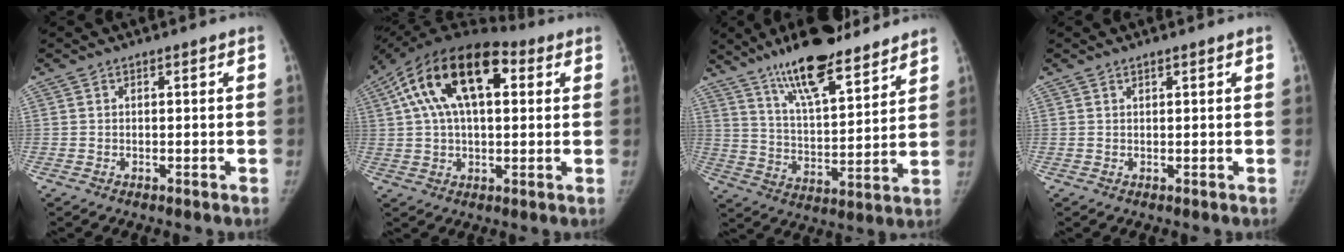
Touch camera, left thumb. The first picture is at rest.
{"total": 20.3, "force": [6.2, 10.6, 16.2], "torque": [-0.282, 0.033, 0.094]}
{"total": 18.6, "force": [13.7, 5.3, 11.5], "torque": [-0.158, -0.065, 0.230]}
{"total": 0.6, "force": [0.5, 0.2, 0.2], "torque": [0.001, -0.004, 0.009]}